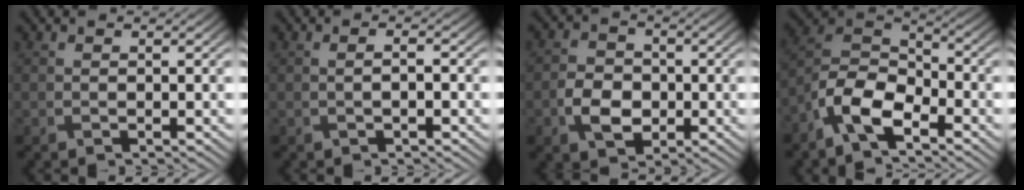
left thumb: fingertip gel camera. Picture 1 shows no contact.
{"total": 1.3, "force": [-0.1, 0.3, 1.3], "torque": [-0.024, 0.002, -0.003]}
{"total": 4.7, "force": [-1.4, 3.5, 2.7], "torque": [-0.059, -0.003, -0.030]}
{"total": 8.5, "force": [-5.3, 3.9, 5.4], "torque": [-0.111, 0.002, -0.123]}